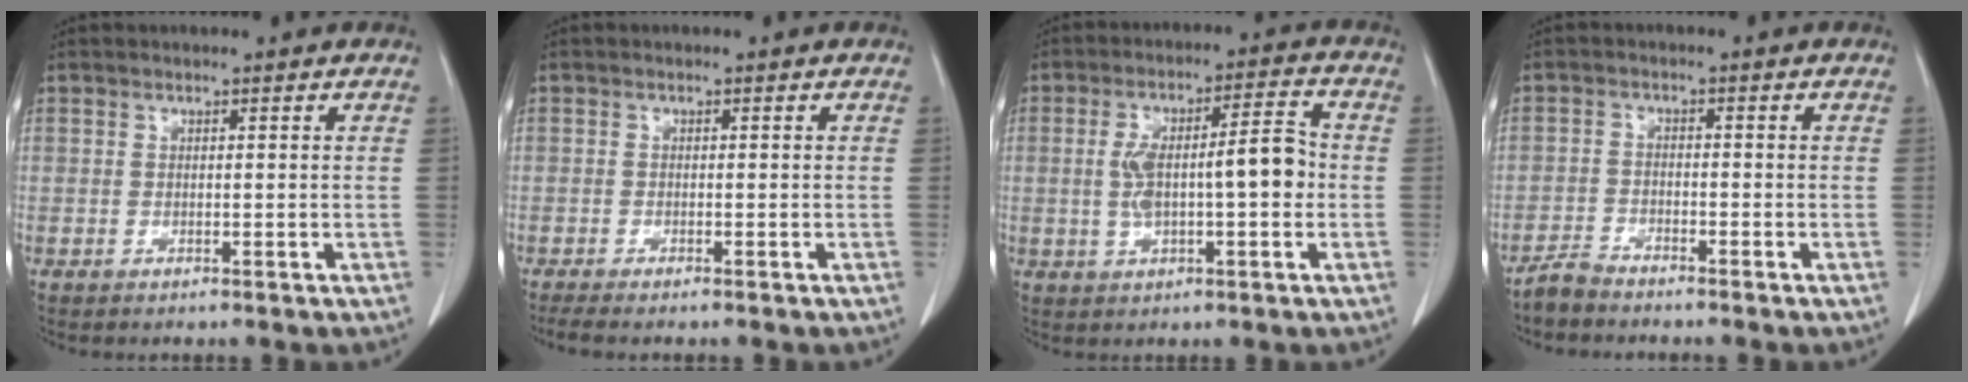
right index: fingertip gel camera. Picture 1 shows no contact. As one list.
[{"total": 3.0, "force": [-2.5, 0.0, 1.6], "torque": [-0.024, -0.007, -0.037]}, {"total": 10.1, "force": [-0.4, 2.6, 9.7], "torque": [-0.174, 0.030, -0.002]}, {"total": 2.6, "force": [-2.6, 0.3, 0.5], "torque": [-0.015, -0.006, -0.049]}]